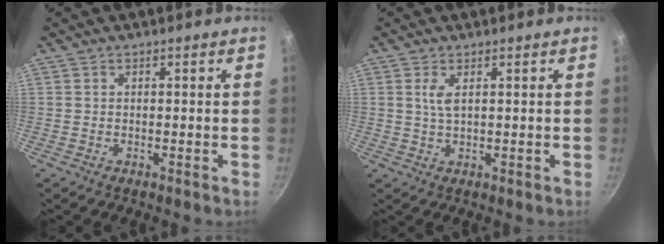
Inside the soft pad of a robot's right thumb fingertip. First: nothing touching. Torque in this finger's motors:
{"motor_torque": [0.64, 0.39, 1.23, -0.26, 0.10]}